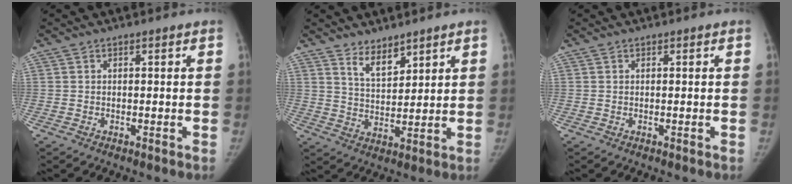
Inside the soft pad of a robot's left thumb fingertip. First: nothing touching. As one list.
[{"total": 5.5, "force": [4.2, 2.3, 2.7], "torque": [-0.029, -0.040, 0.082]}, {"total": 0.0}]